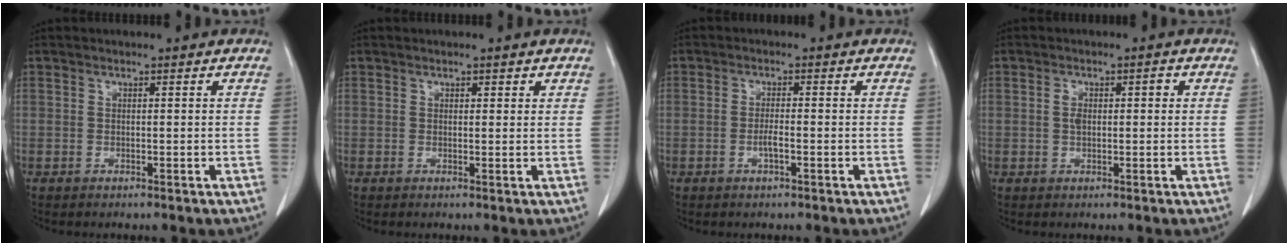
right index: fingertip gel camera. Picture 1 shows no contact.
{"total": 1.1, "force": [0.7, 0.6, 0.5], "torque": [-0.001, -0.002, 0.007]}
{"total": 2.0, "force": [-0.8, 0.3, 1.8], "torque": [-0.035, 0.001, -0.015]}
{"total": 2.4, "force": [0.2, 1.4, 2.0], "torque": [-0.037, 0.014, 0.003]}